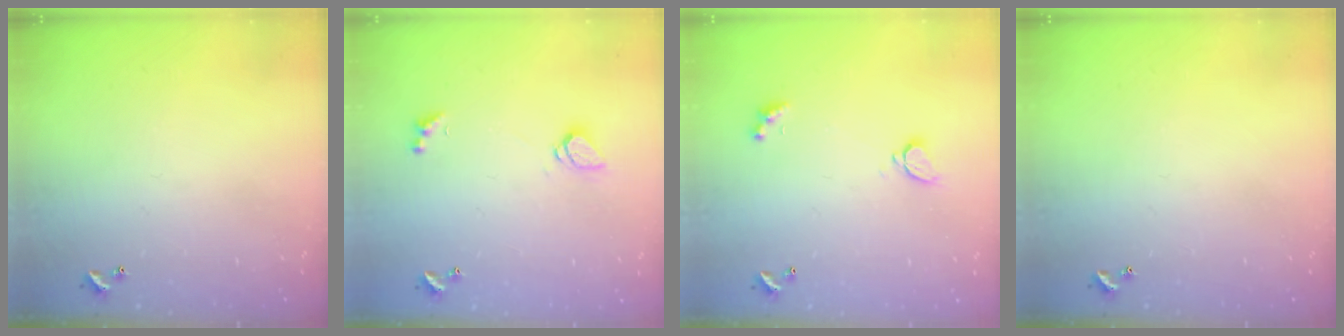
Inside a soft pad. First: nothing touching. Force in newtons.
{"total": 1.6, "press": 1.6, "slide": 0.5}
{"total": 1.7, "press": 1.7, "slide": 0.3}
{"total": 0.0}